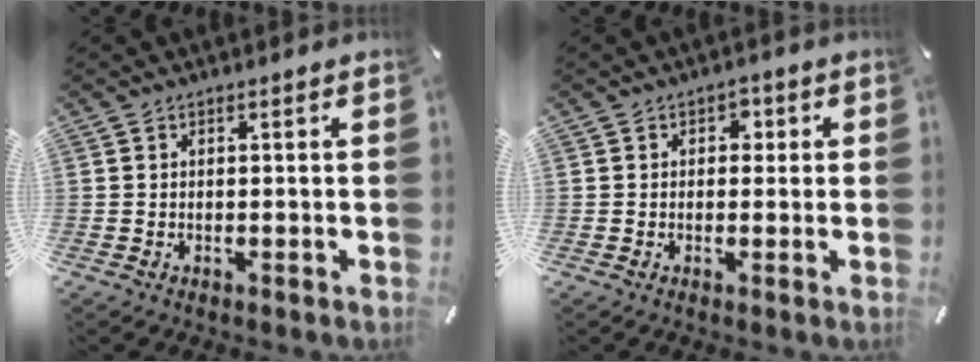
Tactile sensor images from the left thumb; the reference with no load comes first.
{"total": 2.1, "force": [0.0, 1.8, 1.1], "torque": [-0.007, 0.002, -0.007]}